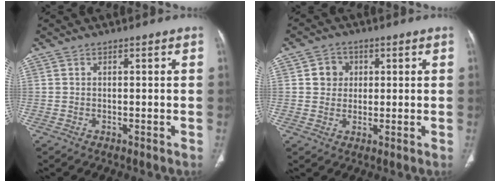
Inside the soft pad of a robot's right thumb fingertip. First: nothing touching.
{"total": 4.4, "force": [1.0, 4.1, 1.4], "torque": [0.002, 0.002, 0.013]}